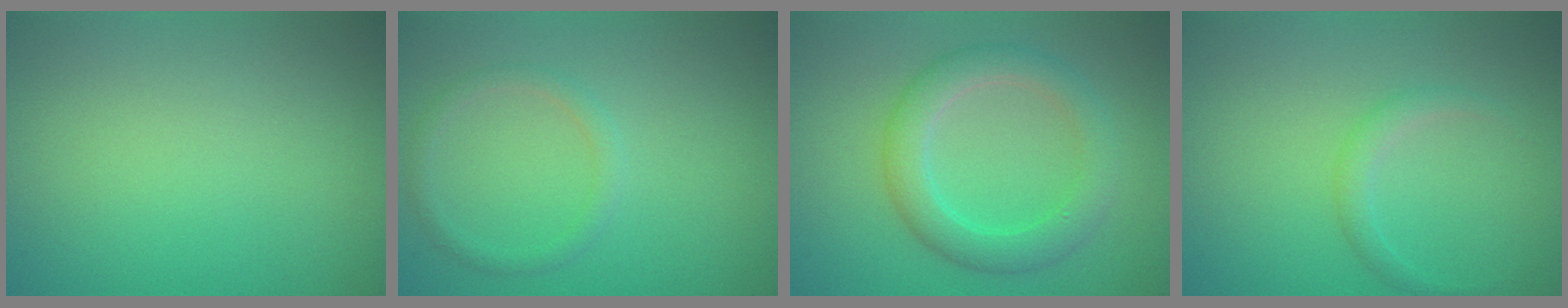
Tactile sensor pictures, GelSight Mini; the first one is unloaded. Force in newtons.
{"total": 1.3, "press": 1.3, "slide": 0.0}
{"total": 3.9, "press": 3.9, "slide": 0.2}
{"total": 1.4, "press": 1.3, "slide": 0.1}